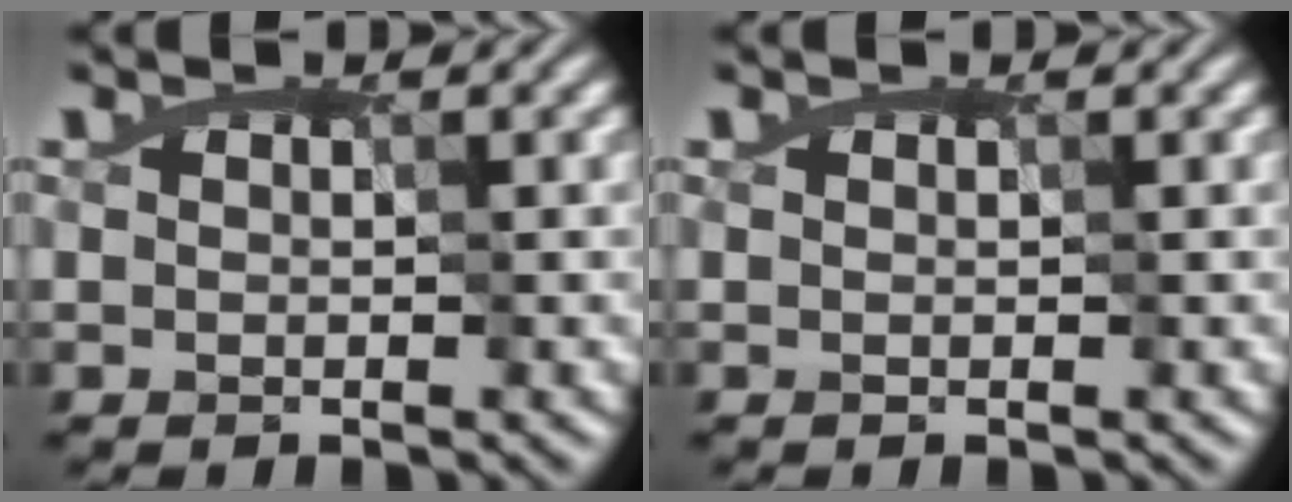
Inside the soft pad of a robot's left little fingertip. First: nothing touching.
{"total": 0.0}